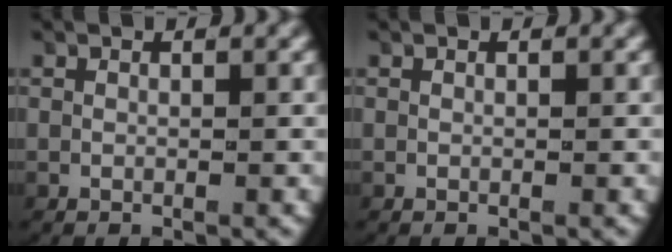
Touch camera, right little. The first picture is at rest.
{"total": 0.0}